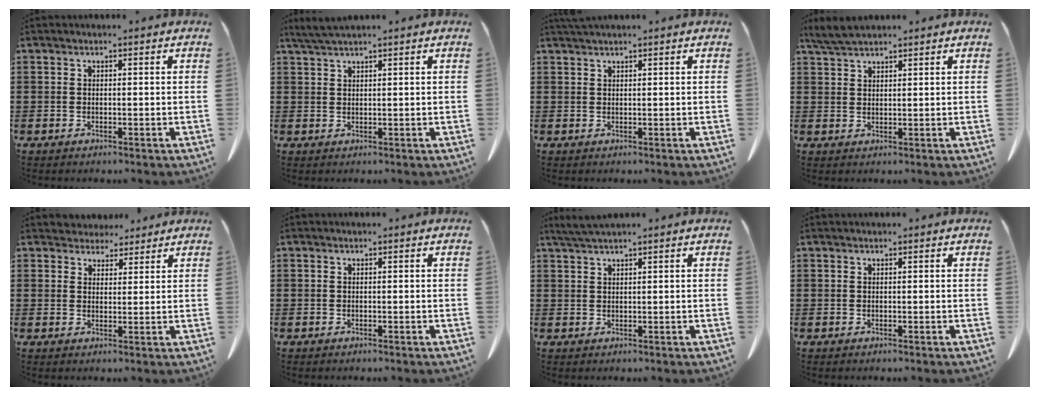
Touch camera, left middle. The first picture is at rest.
{"total": 2.5, "force": [2.1, -0.1, 1.4], "torque": [-0.031, 0.000, 0.040]}
{"total": 1.3, "force": [1.2, 0.0, 0.5], "torque": [-0.012, -0.002, 0.023]}
{"total": 3.7, "force": [3.2, 0.7, 1.7], "torque": [-0.043, -0.003, 0.061]}
{"total": 3.6, "force": [3.3, 1.4, 0.0], "torque": [-0.013, -0.003, 0.065]}
{"total": 0.0}
{"total": 2.3, "force": [2.0, -0.1, 1.2], "torque": [-0.028, 0.000, 0.038]}
{"total": 0.0}